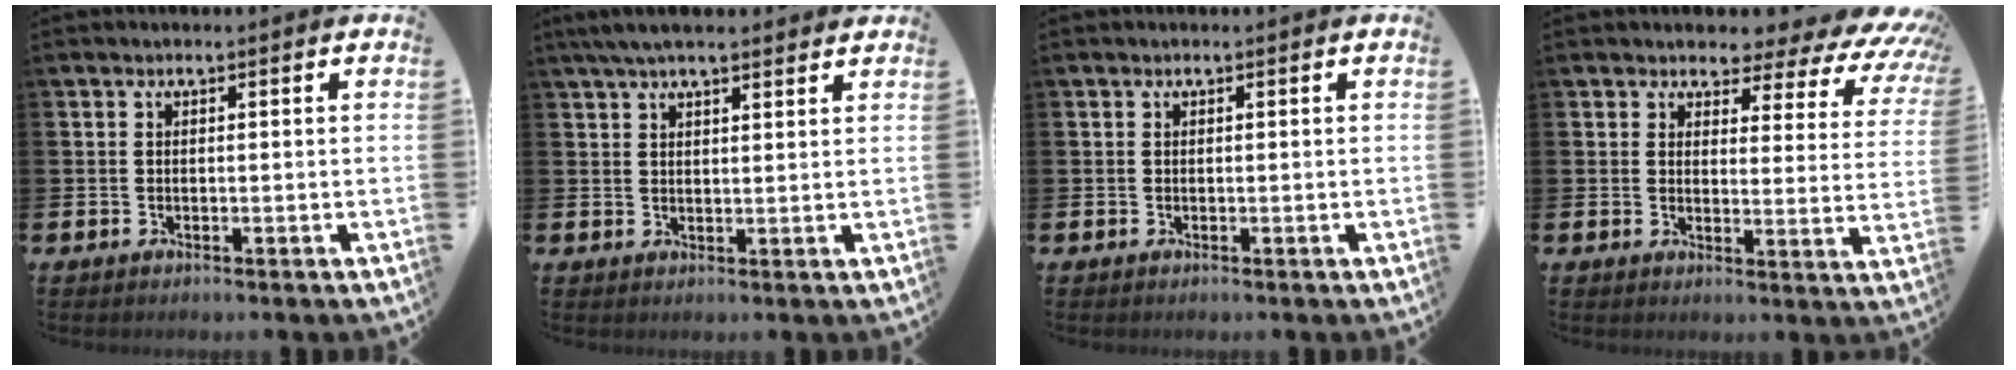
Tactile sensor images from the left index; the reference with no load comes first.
{"total": 4.6, "force": [3.9, 0.9, 2.1], "torque": [-0.045, -0.005, 0.071]}
{"total": 0.0}
{"total": 4.2, "force": [3.4, 2.0, 1.5], "torque": [-0.029, -0.038, 0.048]}